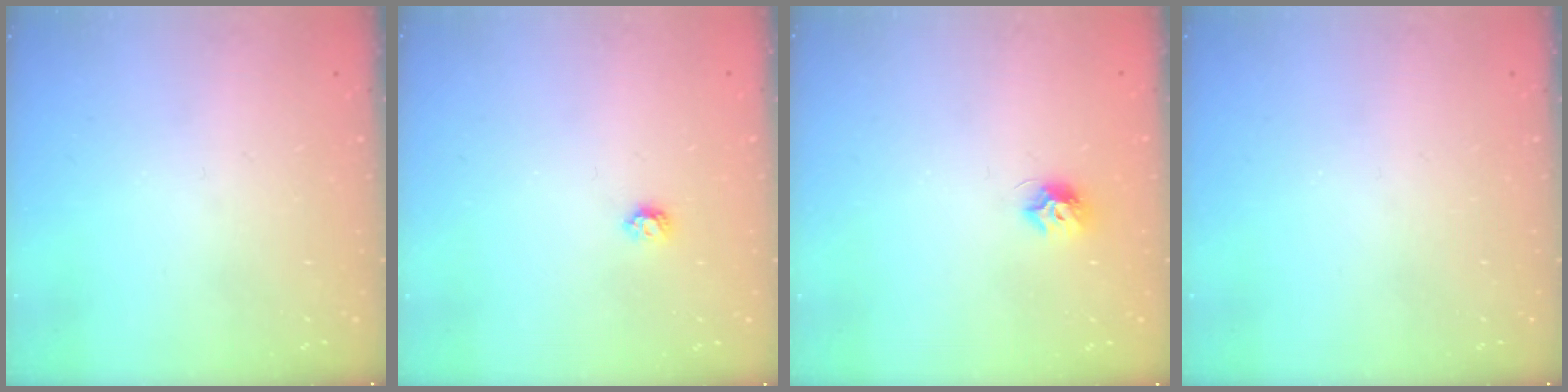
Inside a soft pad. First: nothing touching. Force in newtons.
{"total": 3.9, "press": 3.9, "slide": 0.6}
{"total": 7.1, "press": 7.1, "slide": 0.5}
{"total": 0.0}